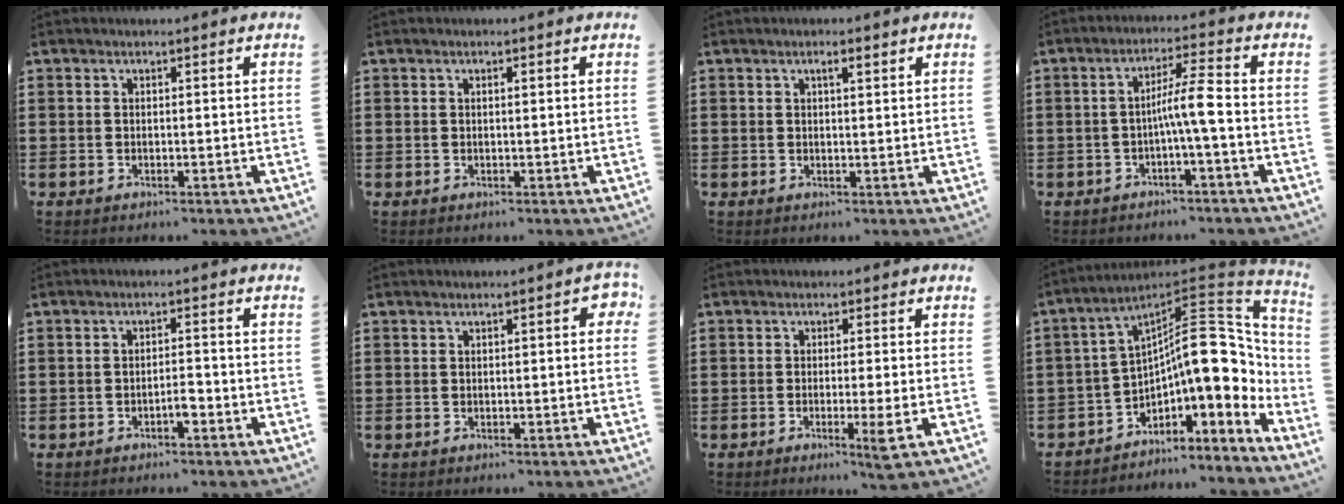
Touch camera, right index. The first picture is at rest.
{"total": 0.6, "force": [0.2, 0.1, 0.6], "torque": [-0.012, 0.000, 0.003]}
{"total": 1.6, "force": [0.7, 0.3, 1.4], "torque": [-0.028, 0.004, 0.010]}
{"total": 5.8, "force": [-1.2, 0.1, 5.6], "torque": [-0.104, 0.003, -0.029]}
{"total": 2.3, "force": [-1.2, 0.6, 1.9], "torque": [-0.034, 0.003, -0.022]}
{"total": 1.0, "force": [0.0, 0.3, 0.9], "torque": [-0.016, 0.003, -0.001]}
{"total": 3.8, "force": [-1.3, -0.5, 3.6], "torque": [-0.063, -0.022, -0.022]}
{"total": 13.6, "force": [1.0, 5.9, 12.3], "torque": [-0.189, -0.014, 0.007]}